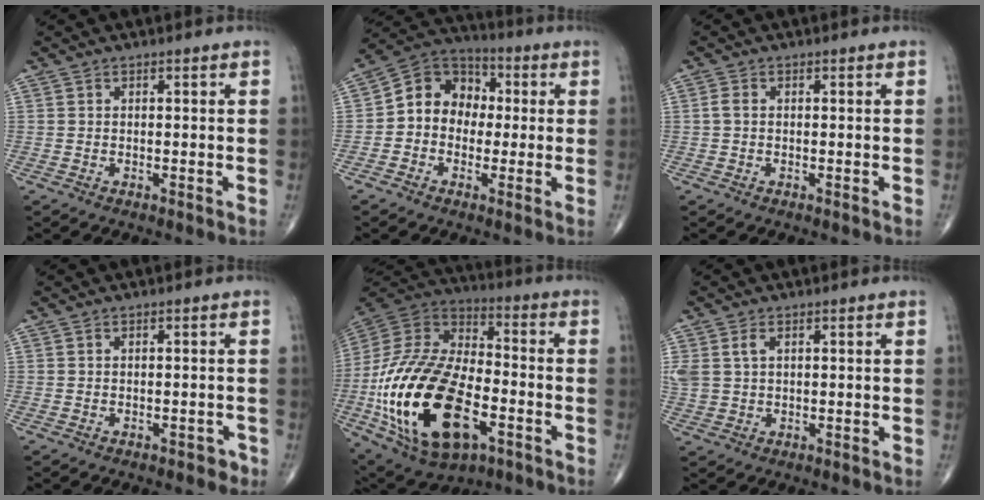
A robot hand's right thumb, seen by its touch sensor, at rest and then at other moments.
{"total": 11.0, "force": [0.2, 9.2, 6.0], "torque": [-0.066, 0.038, -0.013]}
{"total": 1.2, "force": [0.0, 0.8, 1.0], "torque": [-0.020, 0.001, -0.003]}
{"total": 1.4, "force": [-0.9, 0.9, 0.6], "torque": [-0.002, 0.007, -0.010]}
{"total": 30.3, "force": [-9.1, 16.4, 23.8], "torque": [-0.493, 0.018, -0.149]}
{"total": 4.8, "force": [1.5, 3.2, 3.3], "torque": [-0.085, 0.009, 0.039]}